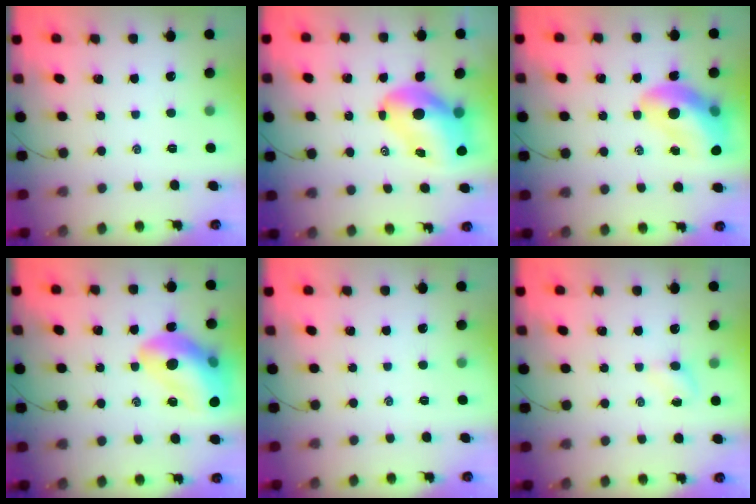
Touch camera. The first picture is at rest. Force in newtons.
{"total": 10.6, "press": 10.2, "slide": 3.0}
{"total": 13.6, "press": 13.1, "slide": 3.9}
{"total": 19.4, "press": 19.1, "slide": 3.3}
{"total": 0.0}
{"total": 2.8, "press": 2.6, "slide": 0.9}